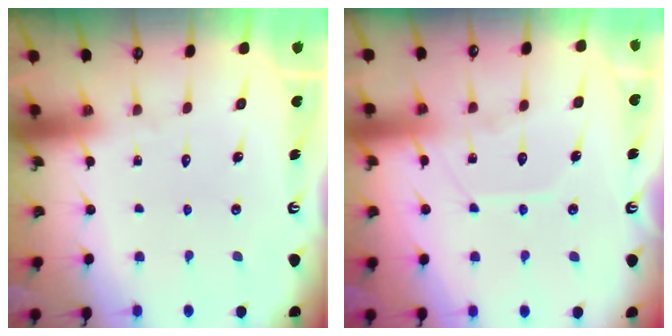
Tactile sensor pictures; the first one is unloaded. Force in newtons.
{"total": 8.2, "press": 8.1, "slide": 0.8}